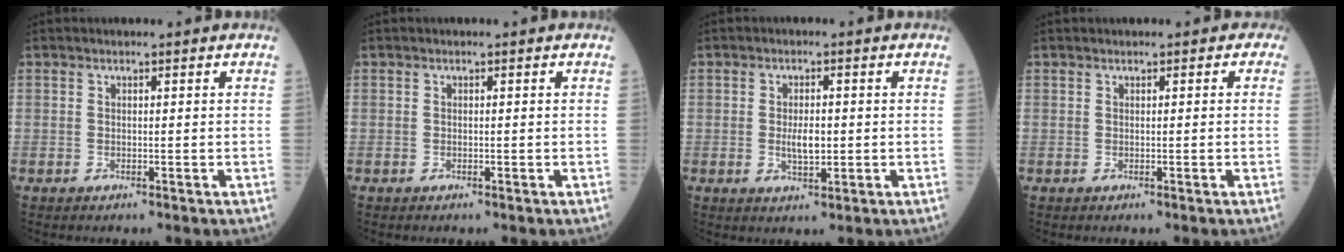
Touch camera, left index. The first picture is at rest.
{"total": 0.0}
{"total": 3.1, "force": [-0.4, 1.2, 2.8], "torque": [-0.051, -0.005, -0.006]}
{"total": 0.7, "force": [0.2, 0.6, 0.4], "torque": [0.002, 0.008, -0.002]}